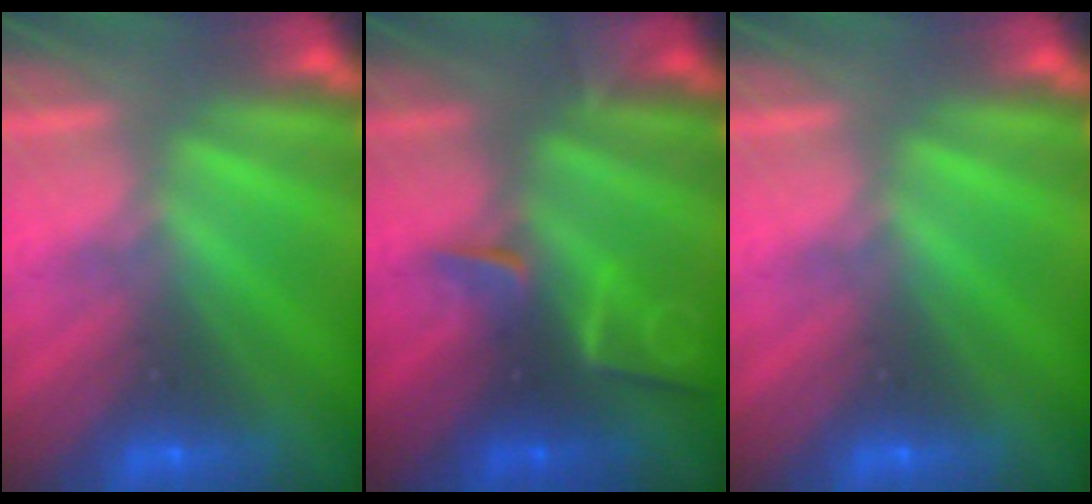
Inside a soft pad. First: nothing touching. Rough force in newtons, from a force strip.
{"total": 2.0}
{"total": 0.0}